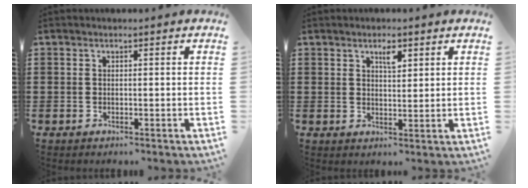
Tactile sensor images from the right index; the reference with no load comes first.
{"total": 2.6, "force": [1.5, 0.9, 1.9], "torque": [-0.026, -0.003, 0.022]}